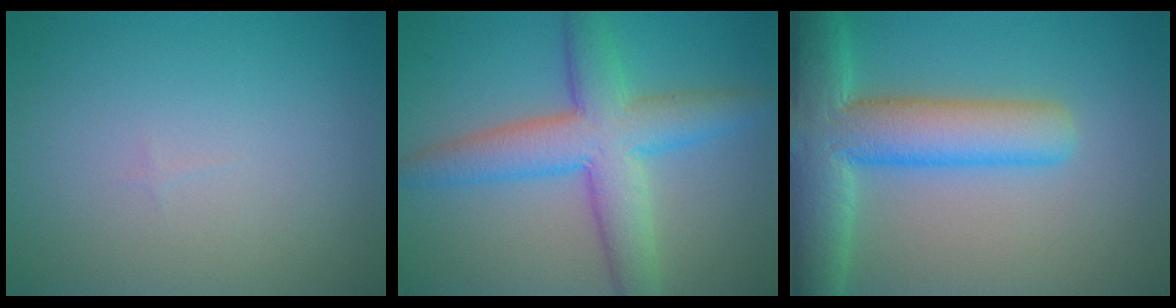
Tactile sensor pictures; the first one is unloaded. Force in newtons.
{"total": 6.1, "press": 6.1, "slide": 0.4}
{"total": 9.1, "press": 9.1, "slide": 0.6}